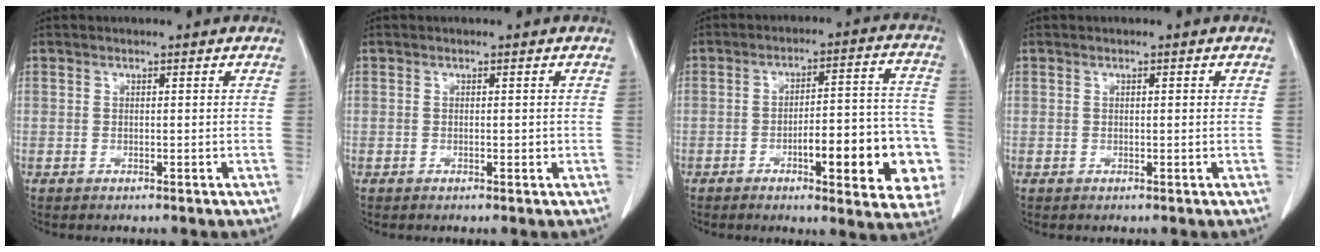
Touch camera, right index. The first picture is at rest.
{"total": 0.8, "force": [-0.1, 0.4, 0.7], "torque": [-0.013, -0.001, 0.000]}
{"total": 16.7, "force": [-5.2, 4.2, 15.3], "torque": [-0.134, 0.033, -0.055]}
{"total": 0.6, "force": [0.2, 0.1, 0.6], "torque": [-0.012, 0.001, 0.003]}